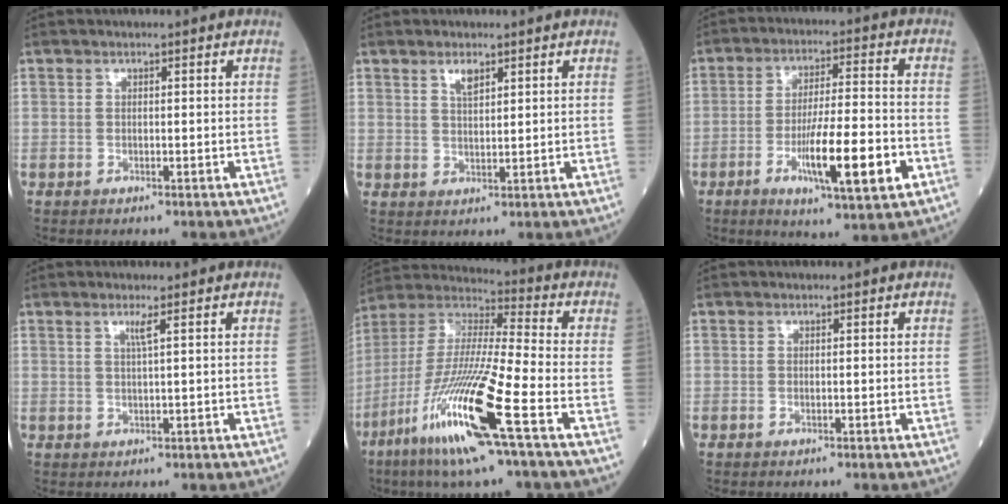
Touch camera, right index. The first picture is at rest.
{"total": 2.5, "force": [1.6, 0.7, 1.8], "torque": [-0.037, 0.000, 0.033]}
{"total": 13.0, "force": [-4.4, 1.3, 12.2], "torque": [-0.207, -0.013, -0.070]}
{"total": 1.5, "force": [0.8, -0.5, 1.2], "torque": [-0.030, -0.004, 0.015]}
{"total": 19.3, "force": [-8.9, 0.2, 17.1], "torque": [-0.382, -0.047, -0.179]}
{"total": 0.0}